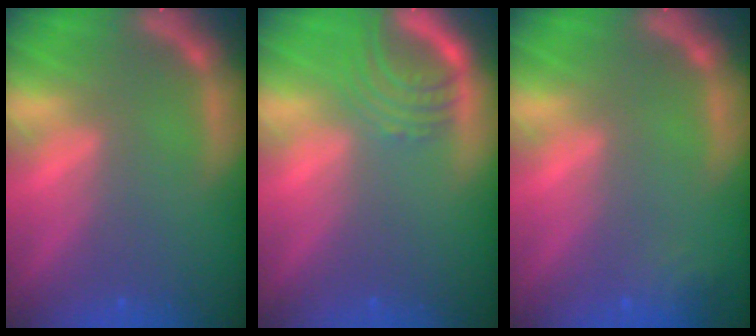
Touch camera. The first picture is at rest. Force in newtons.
{"total": 4.5}
{"total": 1.9}